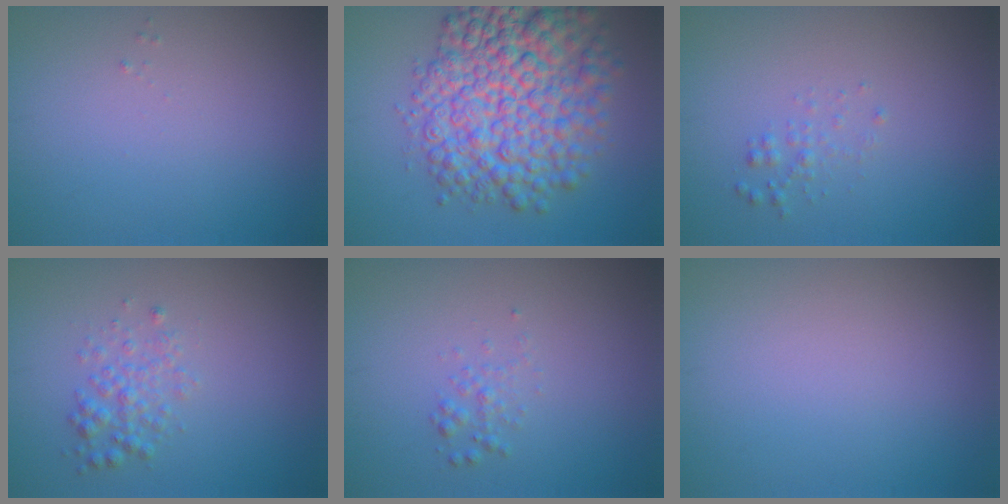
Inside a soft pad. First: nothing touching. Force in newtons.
{"total": 10.9, "press": 10.9, "slide": 0.2}
{"total": 0.9, "press": 0.9, "slide": 0.1}
{"total": 1.9, "press": 1.9, "slide": 0.0}
{"total": 1.0, "press": 1.0, "slide": 0.0}
{"total": 0.0}